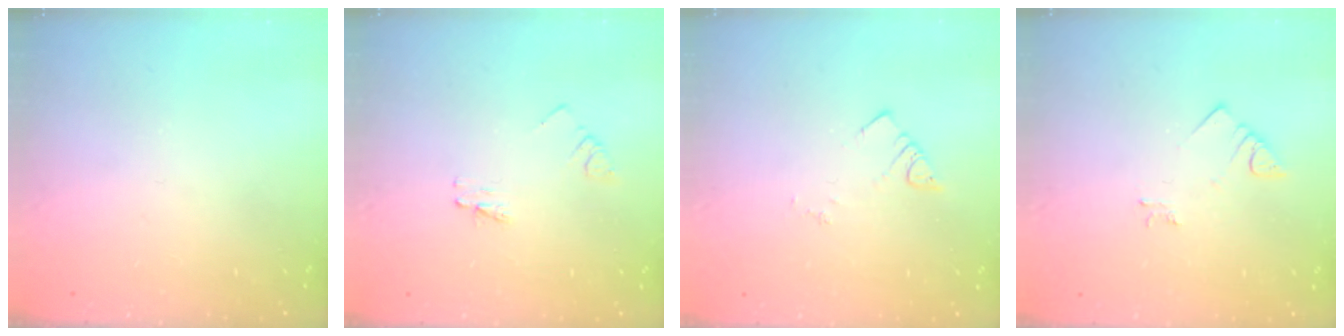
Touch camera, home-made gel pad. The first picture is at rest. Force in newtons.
{"total": 2.8, "press": 2.8, "slide": 0.3}
{"total": 1.8, "press": 1.8, "slide": 0.3}
{"total": 2.6, "press": 2.6, "slide": 0.3}